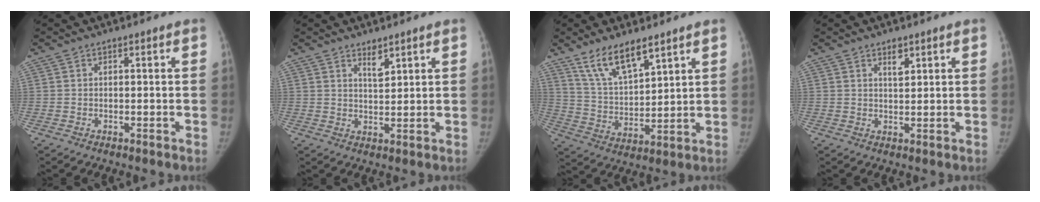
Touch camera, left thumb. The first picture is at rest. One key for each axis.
{"total": 3.1, "fx": 2.2, "fy": 1.1, "fz": 1.9, "tx": -0.022, "ty": -0.019, "tz": 0.041}
{"total": 11.0, "fx": 7.8, "fy": 3.8, "fz": 6.8, "tx": -0.107, "ty": -0.042, "tz": 0.158}
{"total": 2.6, "fx": 1.6, "fy": 1.2, "fz": 1.6, "tx": -0.017, "ty": -0.011, "tz": 0.028}